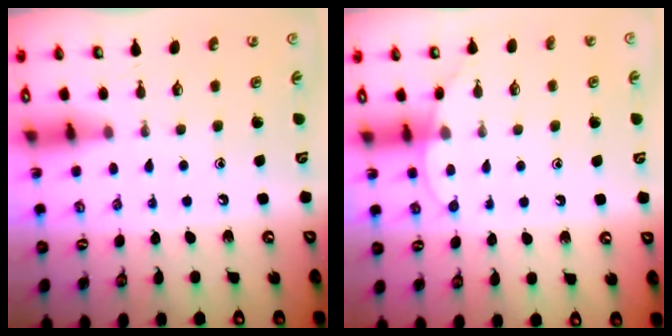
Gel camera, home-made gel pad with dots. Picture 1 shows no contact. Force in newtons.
{"total": 4.8, "press": 4.7, "slide": 0.4}